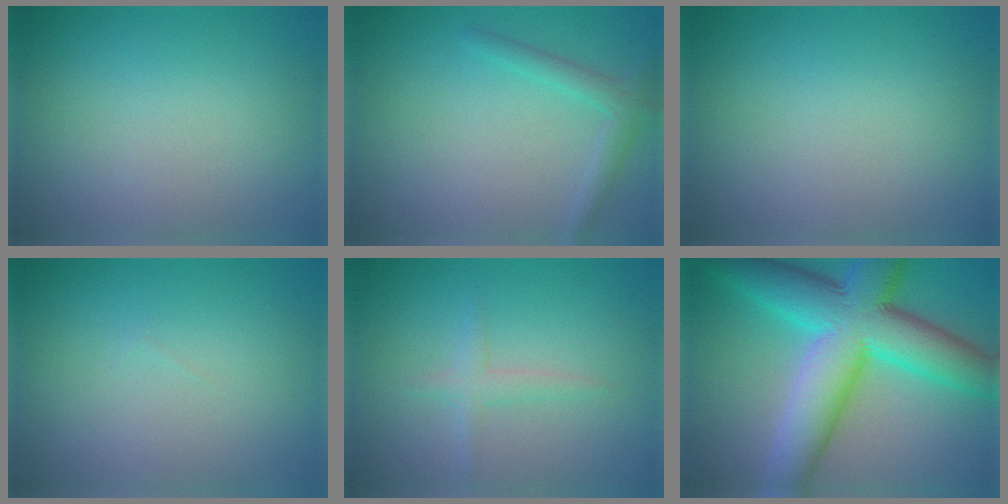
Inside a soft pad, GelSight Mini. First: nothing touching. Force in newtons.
{"total": 2.1, "press": 2.1, "slide": 0.1}
{"total": 0.0}
{"total": 0.0}
{"total": 1.3, "press": 1.3, "slide": 0.1}
{"total": 12.7, "press": 12.7, "slide": 0.2}